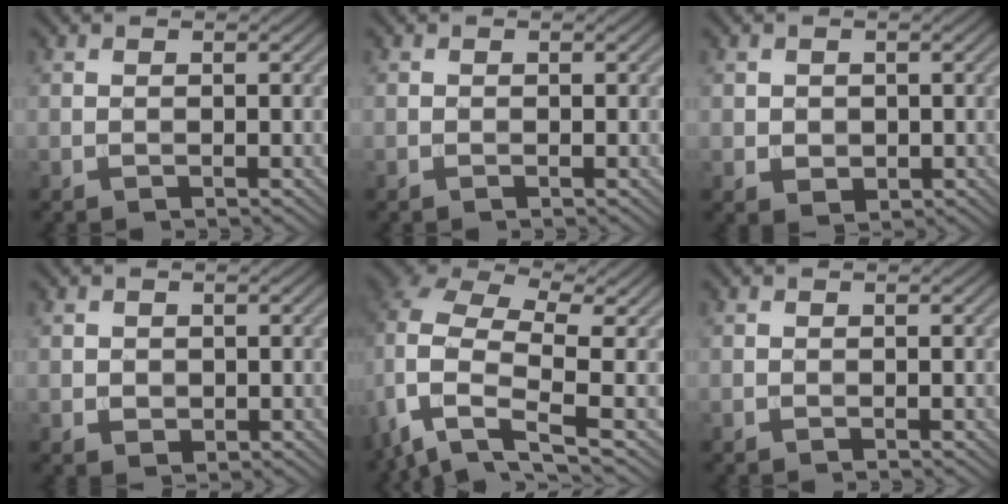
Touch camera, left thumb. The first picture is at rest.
{"total": 0.0}
{"total": 1.8, "force": [0.1, 1.7, 0.7], "torque": [-0.017, -0.008, 0.003]}
{"total": 1.3, "force": [0.0, 1.3, 0.5], "torque": [-0.011, -0.006, 0.002]}
{"total": 9.2, "force": [-2.7, 5.0, 7.2], "torque": [-0.164, -0.005, -0.066]}
{"total": 0.0}